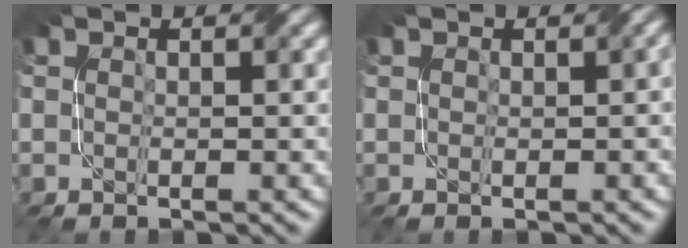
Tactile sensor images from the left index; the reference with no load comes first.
{"total": 0.5, "force": [-0.5, 0.0, 0.3], "torque": [0.001, 0.004, -0.006]}